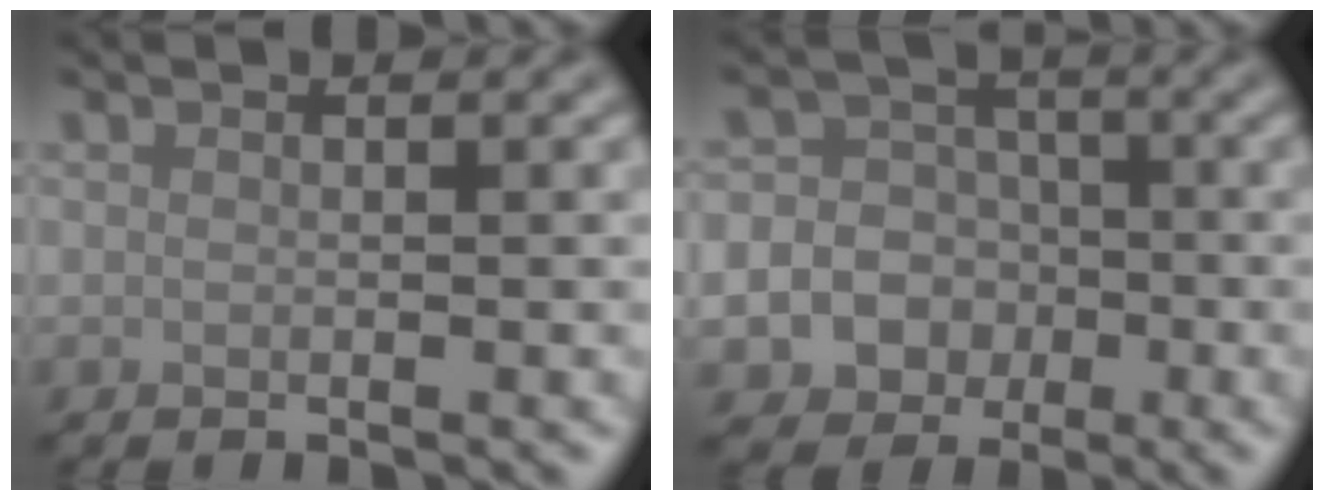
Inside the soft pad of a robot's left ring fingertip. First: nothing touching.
{"total": 11.6, "force": [-3.7, 10.7, 2.6], "torque": [-0.062, -0.016, -0.083]}